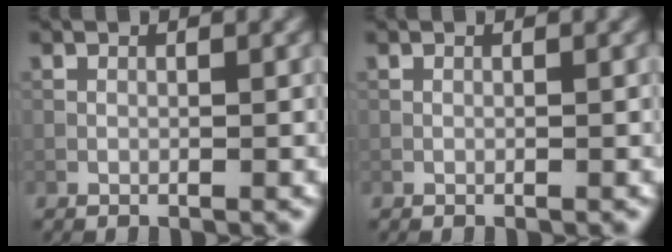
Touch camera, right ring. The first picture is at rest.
{"total": 0.0}